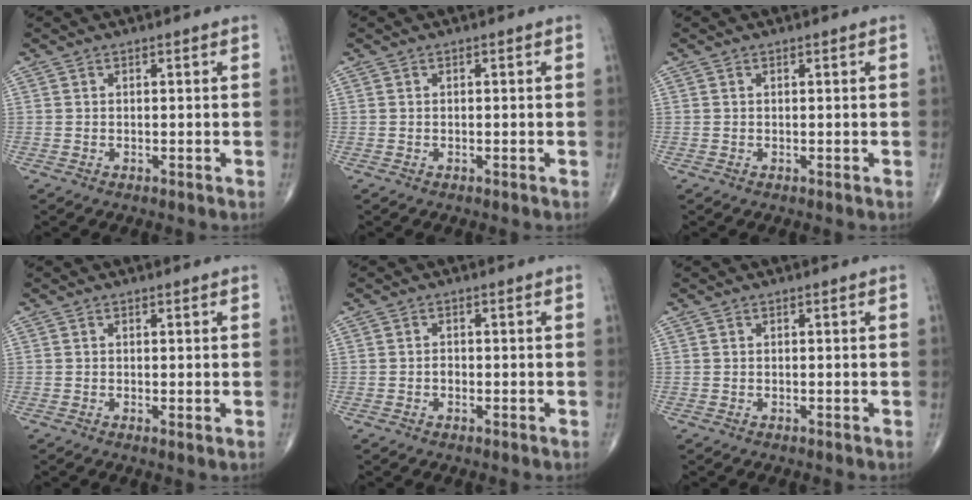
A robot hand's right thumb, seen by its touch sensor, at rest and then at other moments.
{"total": 0.0}
{"total": 0.0}
{"total": 0.7, "force": [0.0, 0.1, 0.7], "torque": [-0.014, -0.004, -0.002]}
{"total": 1.1, "force": [-0.4, 0.8, 0.6], "torque": [-0.004, 0.003, -0.008]}
{"total": 0.0}